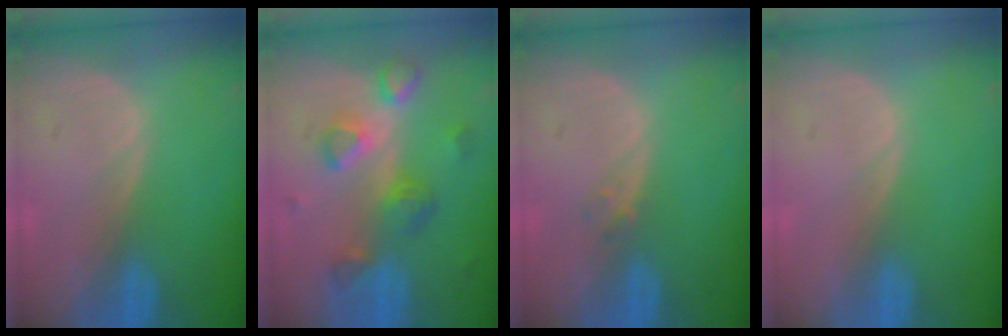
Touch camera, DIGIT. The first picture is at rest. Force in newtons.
{"total": 7.7, "press": 6.9, "slide": 3.5}
{"total": 1.0, "press": 1.0, "slide": 0.2}
{"total": 0.5, "press": 0.0, "slide": 0.5}